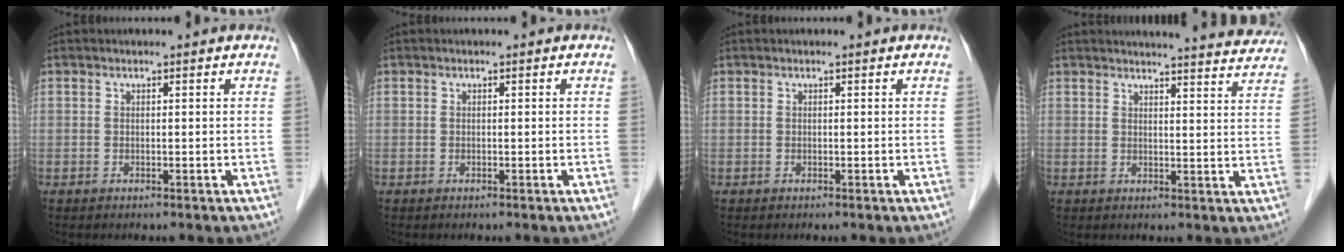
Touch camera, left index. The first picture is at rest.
{"total": 0.0}
{"total": 0.0}
{"total": 17.2, "force": [16.6, 1.3, 4.3], "torque": [-0.045, -0.049, 0.179]}